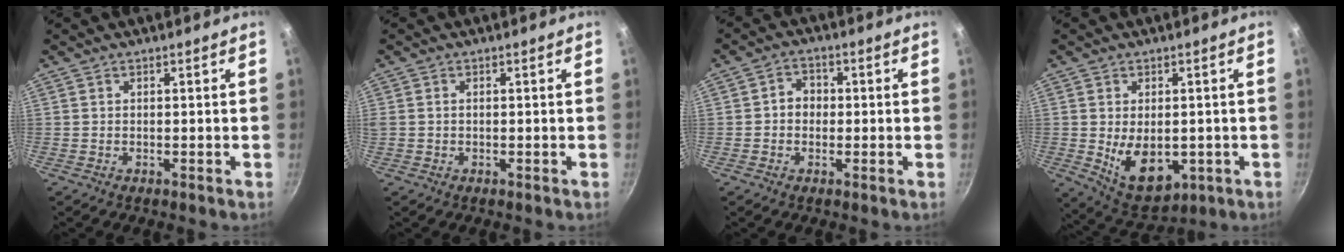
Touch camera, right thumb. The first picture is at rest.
{"total": 0.9, "force": [0.0, 0.7, 0.6], "torque": [-0.011, 0.002, -0.001]}
{"total": 4.0, "force": [-0.2, 3.4, 2.0], "torque": [-0.008, 0.011, -0.008]}
{"total": 10.6, "force": [-1.3, 6.7, 8.0], "torque": [-0.103, -0.014, 0.003]}